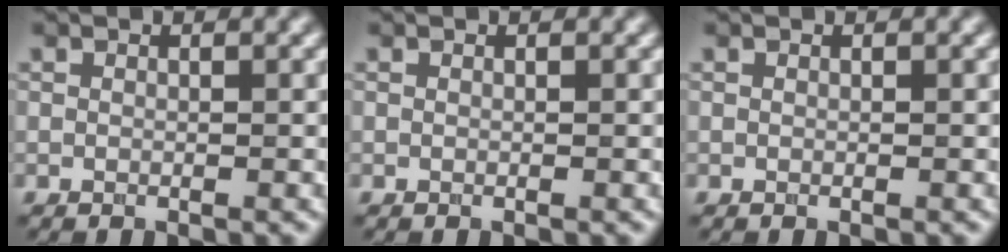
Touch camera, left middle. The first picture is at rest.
{"total": 0.0}
{"total": 0.0}